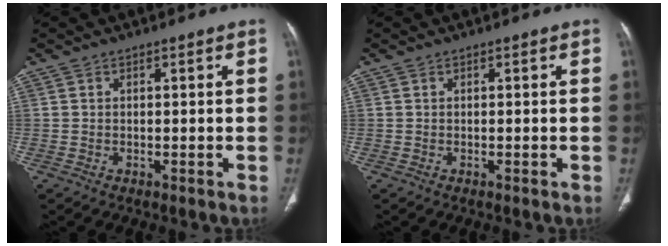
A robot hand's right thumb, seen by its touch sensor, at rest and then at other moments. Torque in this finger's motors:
{"motor_torque": [-0.26, 0.45, -0.04, 0.37, 0.02]}